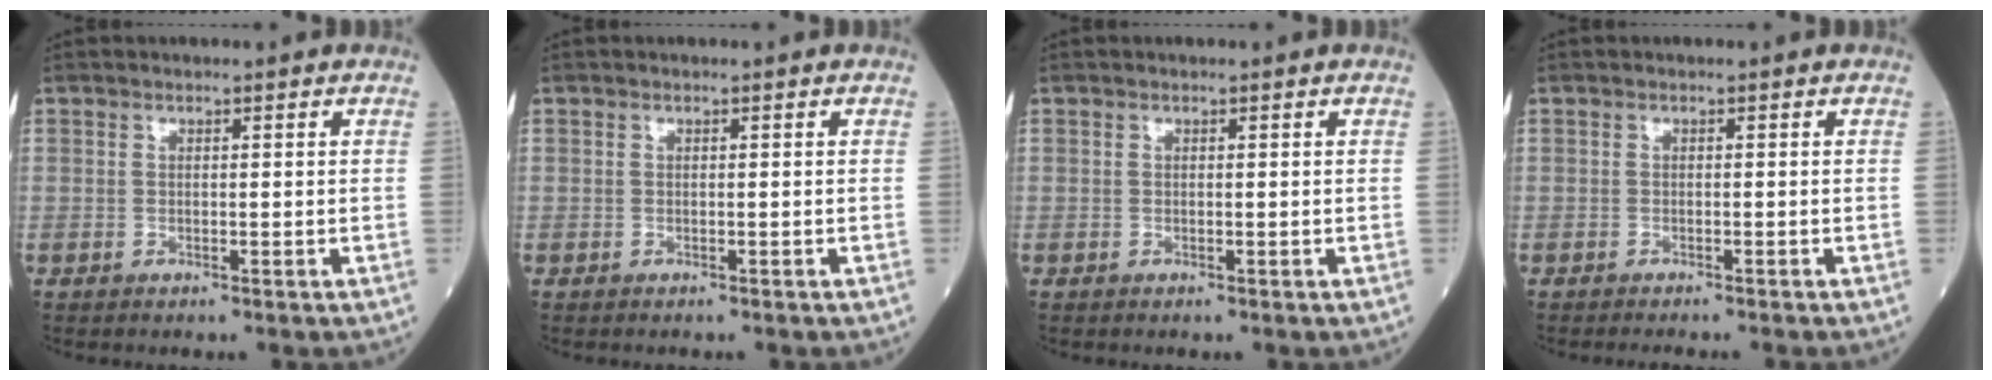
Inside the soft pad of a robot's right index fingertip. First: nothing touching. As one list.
[{"total": 0.0}, {"total": 0.0}, {"total": 3.8, "force": [-3.4, -0.1, 1.7], "torque": [-0.016, -0.003, -0.044]}]